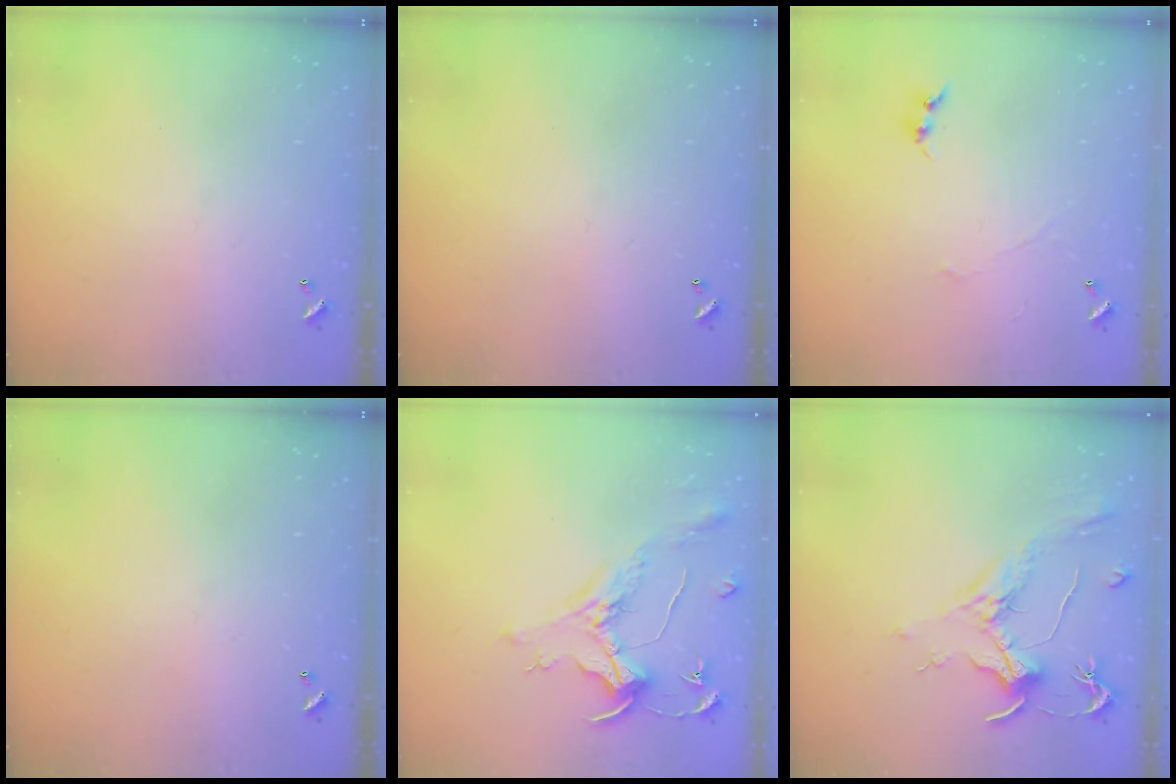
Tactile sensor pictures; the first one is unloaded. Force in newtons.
{"total": 0.0}
{"total": 1.5, "press": 1.4, "slide": 0.5}
{"total": 0.0}
{"total": 1.6, "press": 1.4, "slide": 0.7}
{"total": 2.1, "press": 2.0, "slide": 0.8}